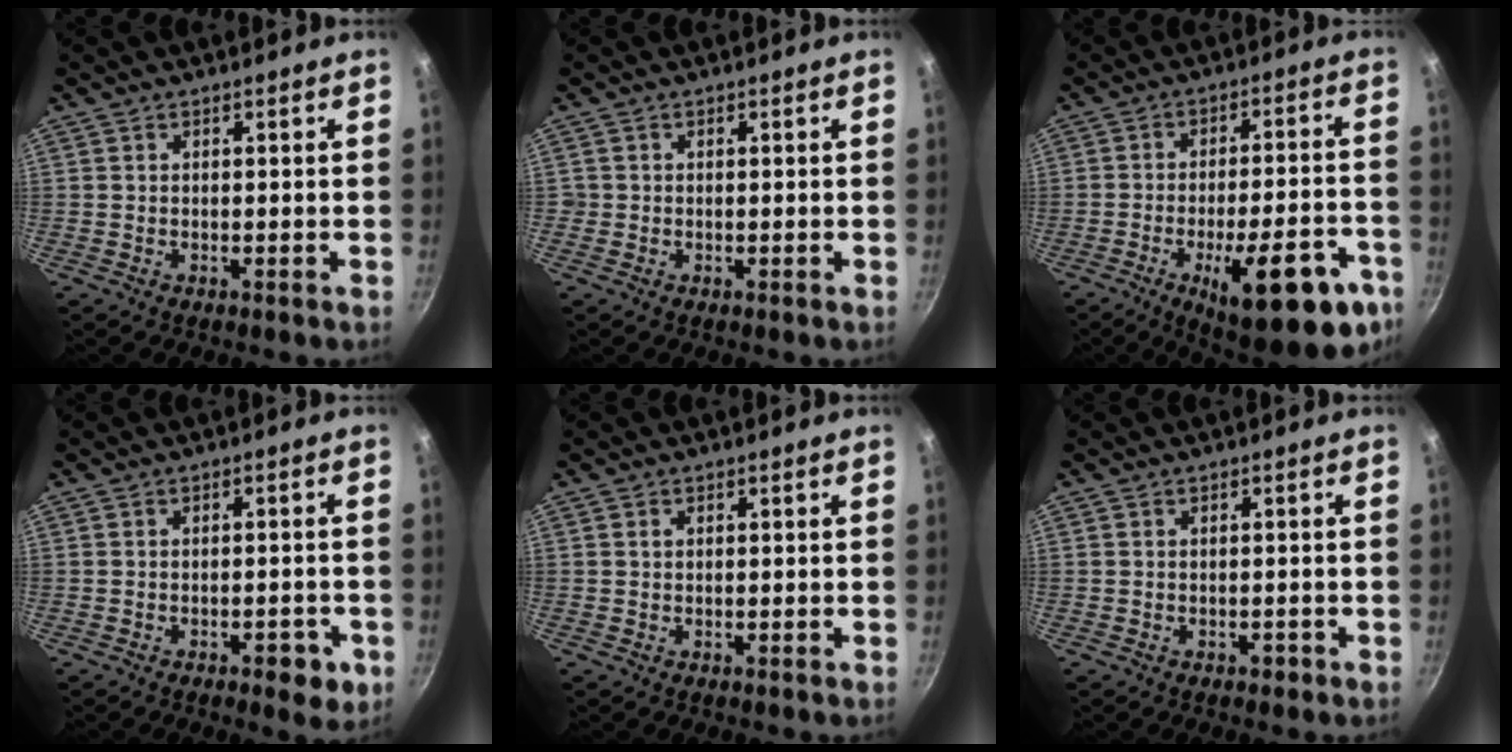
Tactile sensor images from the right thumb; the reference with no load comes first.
{"total": 0.8, "force": [-0.2, 0.8, 0.0], "torque": [0.004, 0.005, -0.003]}
{"total": 20.3, "force": [-9.7, 6.8, 16.6], "torque": [-0.180, 0.046, -0.124]}
{"total": 4.5, "force": [-2.1, 2.3, 3.2], "torque": [-0.020, 0.012, -0.022]}
{"total": 0.8, "force": [0.2, 0.6, 0.4], "torque": [-0.008, 0.000, 0.004]}
{"total": 0.9, "force": [-0.5, 0.5, 0.4], "torque": [-0.001, 0.003, -0.007]}